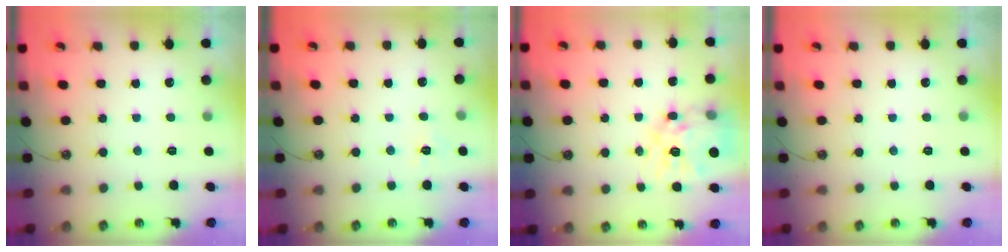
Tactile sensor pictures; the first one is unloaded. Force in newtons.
{"total": 6.0, "press": 6.0, "slide": 0.7}
{"total": 16.1, "press": 16.1, "slide": 1.6}
{"total": 0.0}